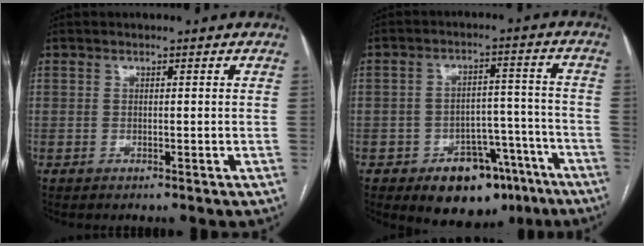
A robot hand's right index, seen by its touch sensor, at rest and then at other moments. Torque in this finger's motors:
{"motor_torque": [0.38, -0.41, 0.24, 0.01]}